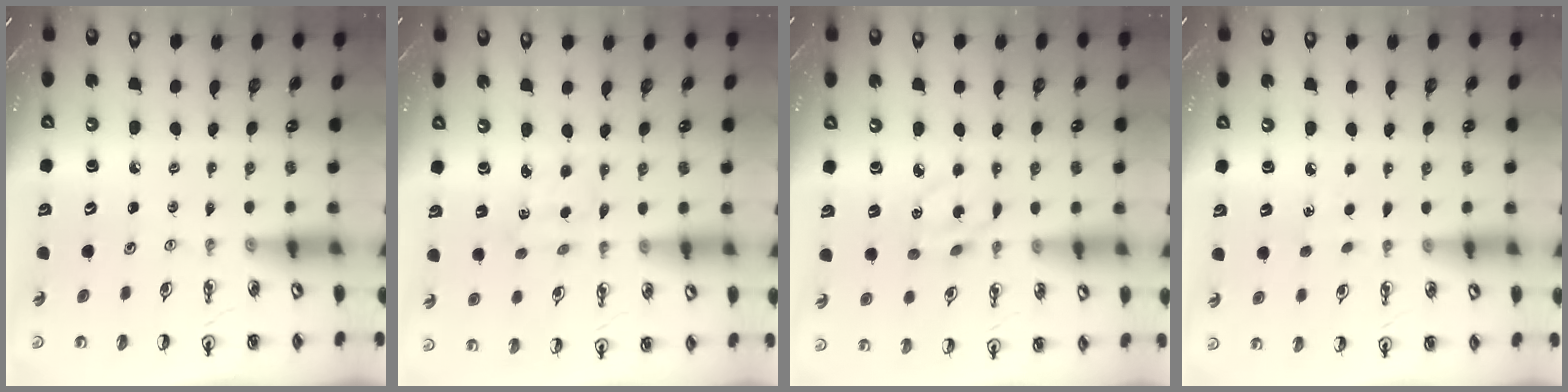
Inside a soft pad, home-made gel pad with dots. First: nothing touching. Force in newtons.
{"total": 2.5, "press": 2.4, "slide": 0.6}
{"total": 5.0, "press": 5.0, "slide": 0.3}
{"total": 2.9, "press": 2.8, "slide": 0.4}